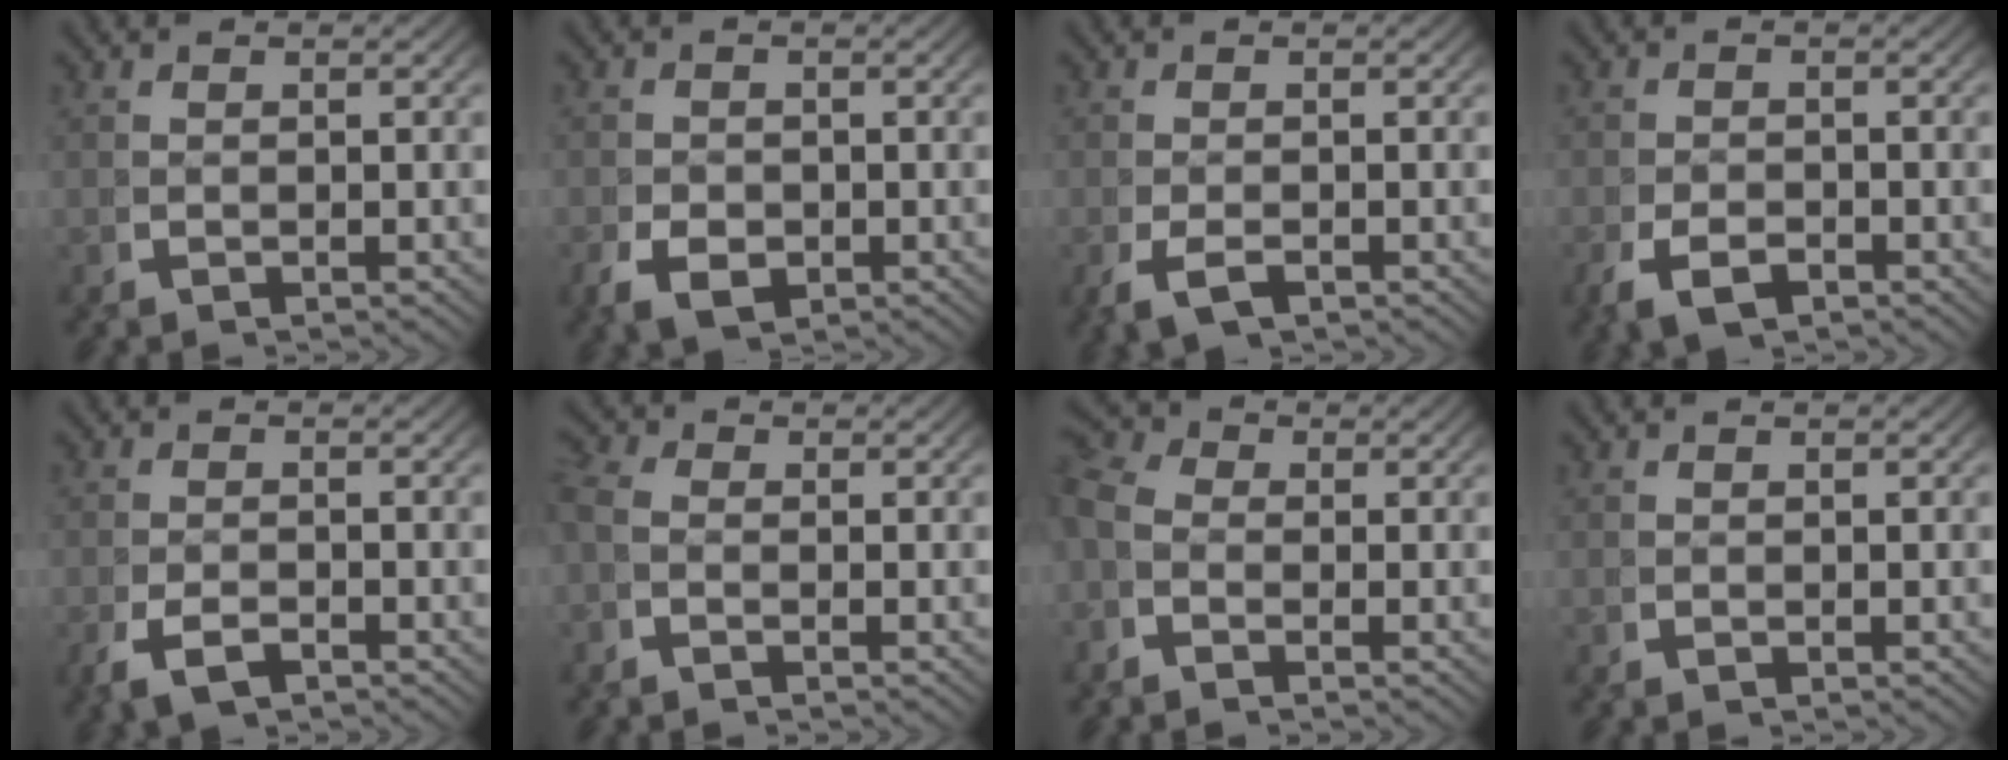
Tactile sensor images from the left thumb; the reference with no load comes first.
{"total": 3.0, "force": [-1.2, 2.1, 1.7], "torque": [-0.034, -0.016, -0.015]}
{"total": 2.3, "force": [-1.3, 1.2, 1.4], "torque": [-0.039, -0.013, -0.014]}
{"total": 2.7, "force": [-1.7, 1.5, 1.5], "torque": [-0.036, -0.011, -0.025]}
{"total": 2.5, "force": [-1.7, 1.2, 1.4], "torque": [-0.035, -0.010, -0.025]}
{"total": 2.2, "force": [-0.5, 1.8, 1.1], "torque": [-0.027, -0.001, -0.018]}
{"total": 3.8, "force": [-0.1, 3.2, 2.0], "torque": [-0.040, 0.000, -0.019]}
{"total": 0.0}